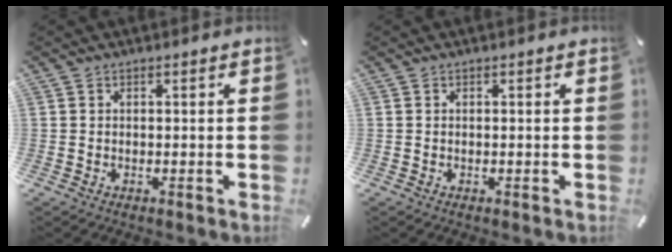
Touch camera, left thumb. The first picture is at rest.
{"total": 0.0}